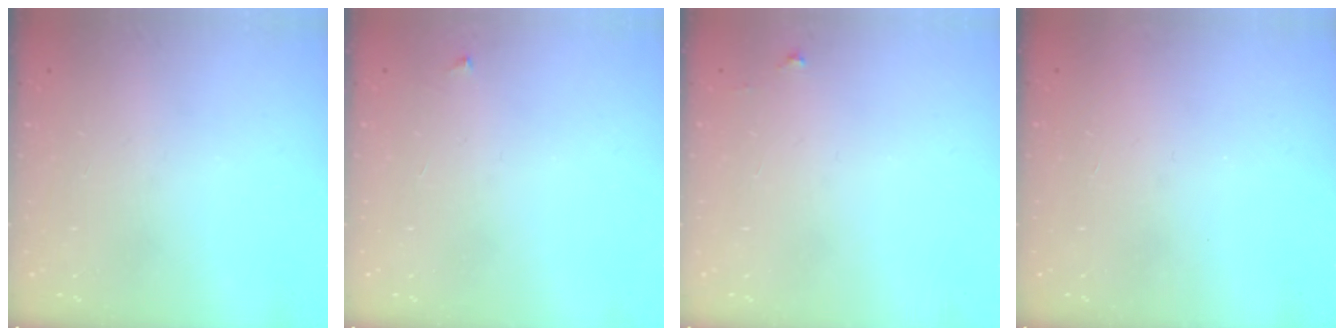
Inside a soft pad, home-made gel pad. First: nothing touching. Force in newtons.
{"total": 3.2, "press": 3.2, "slide": 0.5}
{"total": 3.9, "press": 3.9, "slide": 0.4}
{"total": 1.6, "press": 1.6, "slide": 0.1}